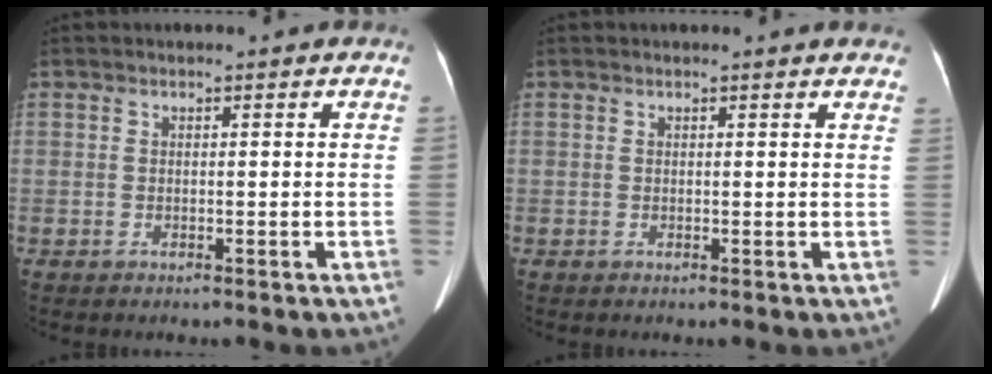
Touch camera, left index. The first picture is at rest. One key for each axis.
{"total": 4.2, "fx": 4.1, "fy": 0.5, "fz": 1.1, "tx": -0.010, "ty": -0.002, "tz": 0.023}